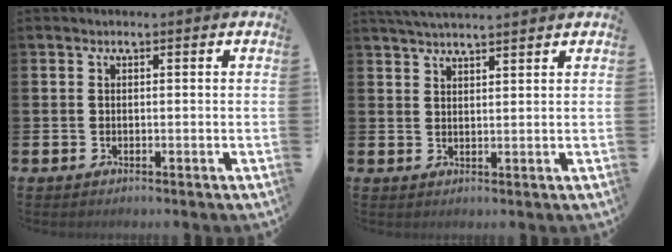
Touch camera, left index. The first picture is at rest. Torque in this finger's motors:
{"motor_torque": [-0.05, -0.40, 0.42, 0.11]}